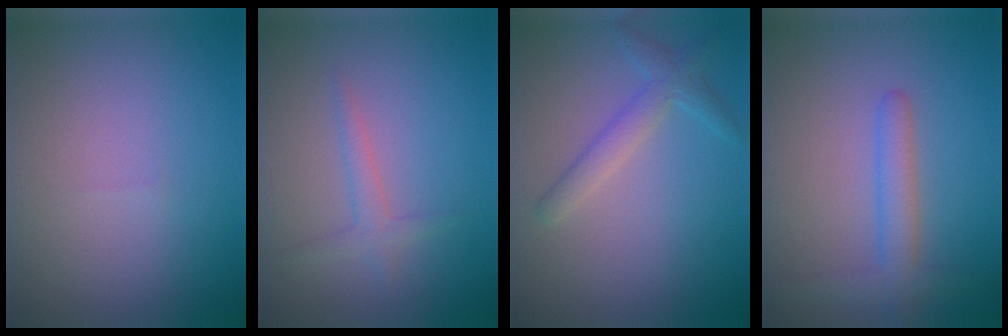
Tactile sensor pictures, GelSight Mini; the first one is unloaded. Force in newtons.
{"total": 1.7, "press": 1.7, "slide": 0.0}
{"total": 2.5, "press": 2.5, "slide": 0.2}
{"total": 3.0, "press": 3.0, "slide": 0.2}